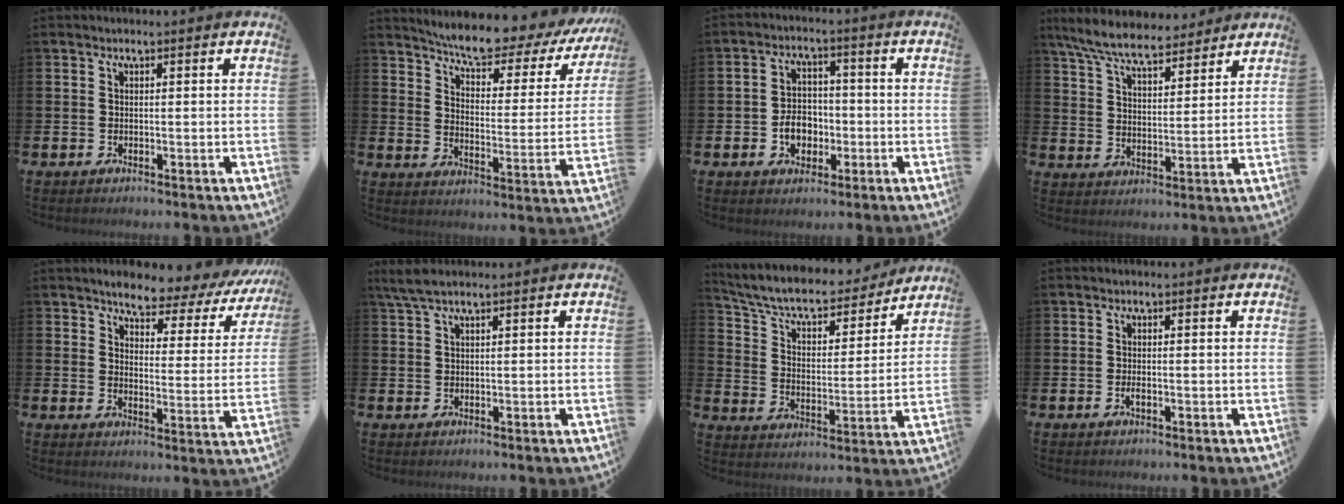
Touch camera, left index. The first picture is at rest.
{"total": 7.5, "force": [6.7, 1.0, 3.1], "torque": [-0.086, -0.050, 0.108]}
{"total": 4.7, "force": [-1.5, 3.7, 2.5], "torque": [-0.036, 0.001, -0.033]}
{"total": 8.0, "force": [7.3, 1.6, 2.9], "torque": [-0.086, -0.032, 0.131]}
{"total": 4.9, "force": [4.5, 1.2, 1.7], "torque": [-0.044, -0.041, 0.065]}
{"total": 2.9, "force": [2.1, 0.6, 1.9], "torque": [-0.043, 0.003, 0.040]}
{"total": 7.9, "force": [7.1, 2.4, 2.7], "torque": [-0.079, -0.053, 0.117]}
{"total": 0.9, "force": [-0.3, 0.3, 0.8], "torque": [-0.023, 0.003, -0.004]}